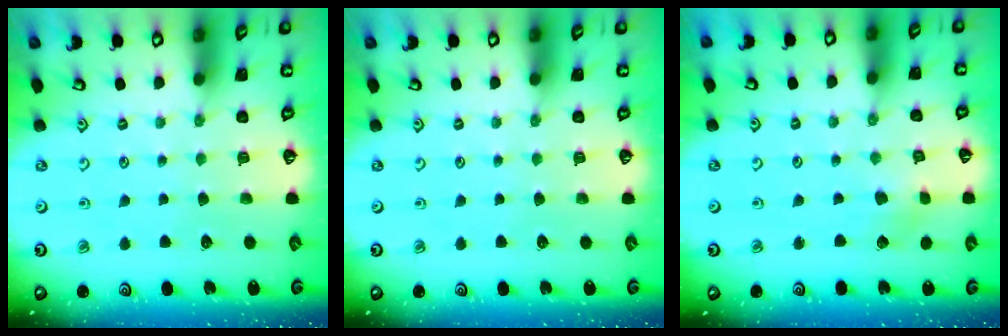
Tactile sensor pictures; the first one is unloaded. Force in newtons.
{"total": 0.0}
{"total": 2.4, "press": 2.4, "slide": 0.2}